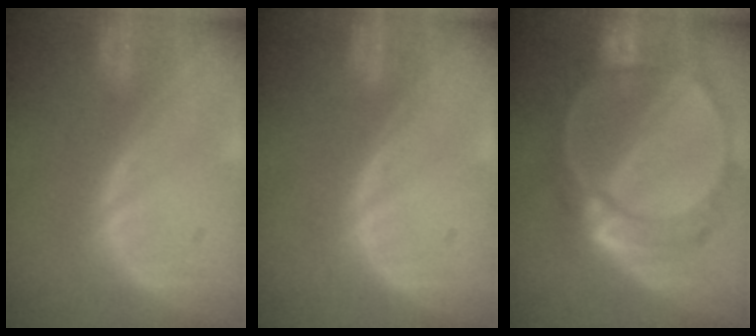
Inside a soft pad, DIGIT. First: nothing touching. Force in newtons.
{"total": 0.0}
{"total": 9.6, "press": 8.4, "slide": 4.7}